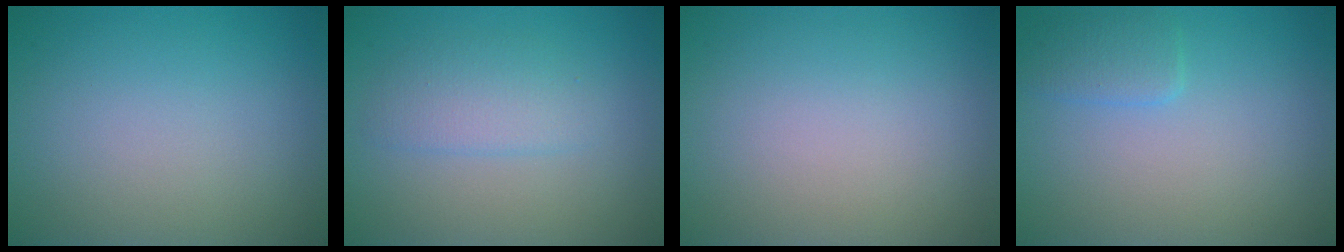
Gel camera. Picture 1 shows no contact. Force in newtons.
{"total": 2.4, "press": 2.4, "slide": 0.0}
{"total": 0.0}
{"total": 1.7, "press": 1.7, "slide": 0.3}